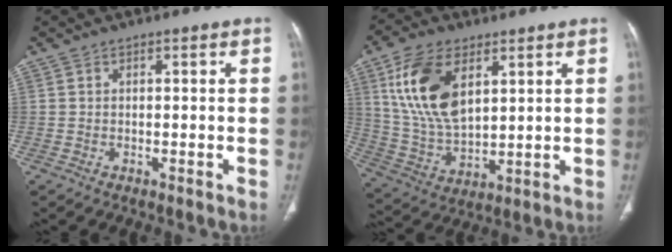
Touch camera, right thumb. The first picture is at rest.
{"total": 16.2, "force": [6.2, 8.8, 12.1], "torque": [-0.228, -0.021, 0.130]}